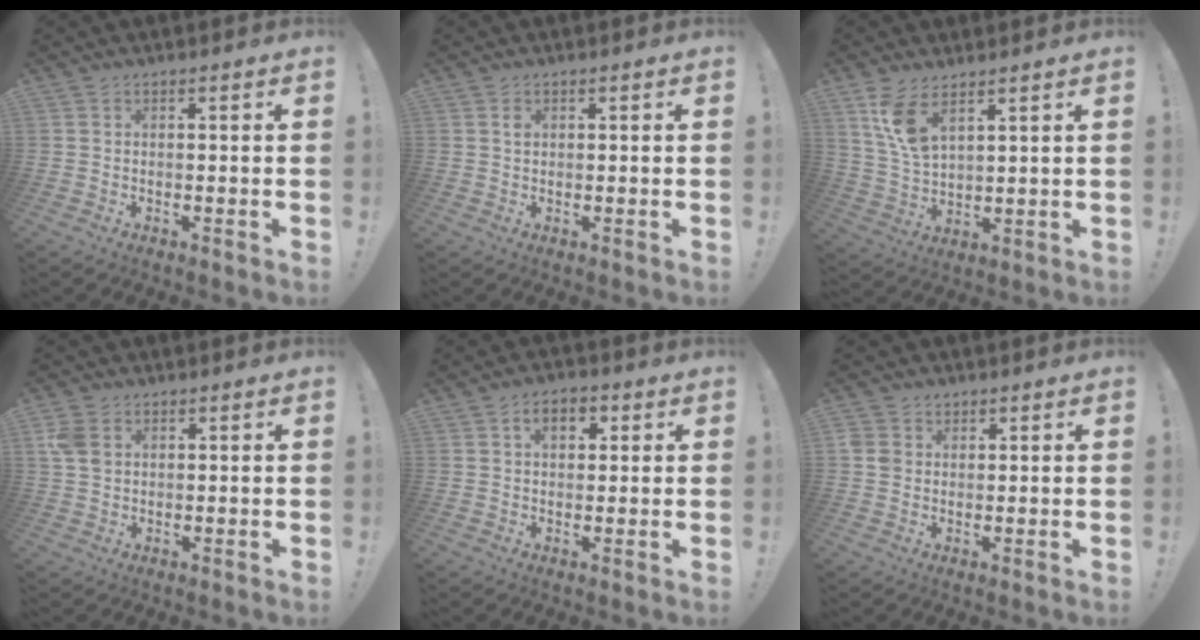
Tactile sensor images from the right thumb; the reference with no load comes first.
{"total": 1.0, "force": [0.3, 0.7, 0.7], "torque": [-0.010, 0.001, 0.004]}
{"total": 9.3, "force": [5.7, 4.0, 6.1], "torque": [-0.115, -0.028, 0.106]}
{"total": 5.7, "force": [1.7, 4.3, 3.4], "torque": [-0.061, 0.003, 0.035]}
{"total": 5.4, "force": [1.7, 3.6, 3.6], "torque": [-0.052, 0.006, 0.028]}
{"total": 3.9, "force": [1.5, 3.4, 1.3], "torque": [-0.017, -0.002, 0.029]}